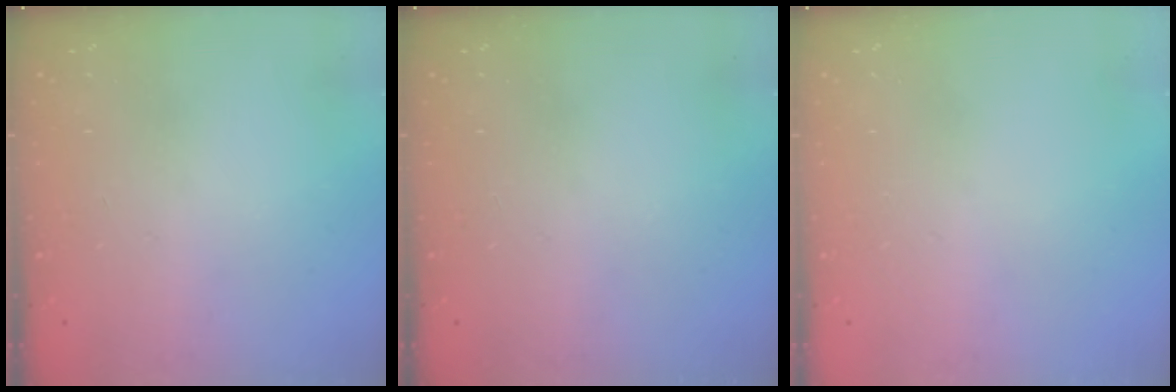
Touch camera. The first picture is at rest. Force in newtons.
{"total": 0.0}
{"total": 16.0, "press": 1.9, "slide": 15.9}